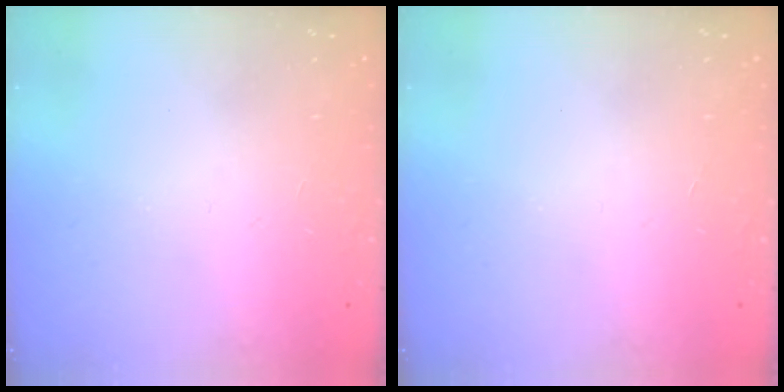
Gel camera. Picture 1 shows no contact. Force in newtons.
{"total": 0.0}